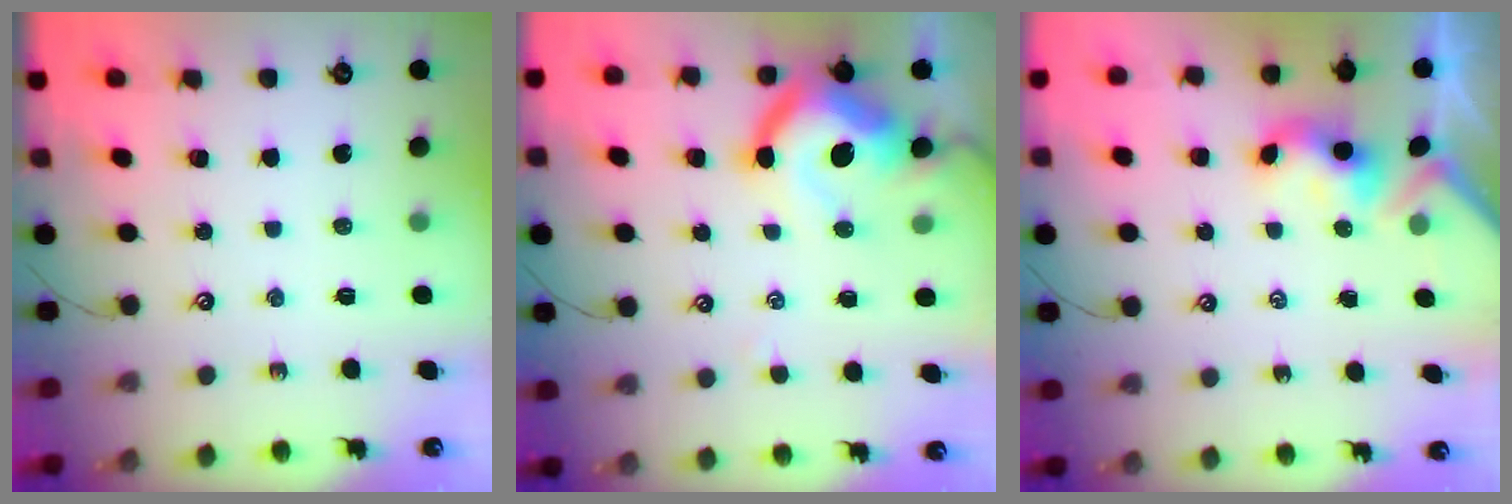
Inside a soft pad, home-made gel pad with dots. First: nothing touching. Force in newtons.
{"total": 11.8, "press": 11.6, "slide": 2.1}
{"total": 3.6, "press": 3.5, "slide": 0.2}